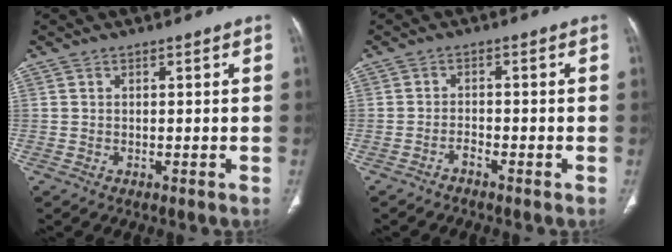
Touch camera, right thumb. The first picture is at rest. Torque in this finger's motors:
{"motor_torque": [-0.59, -0.27, -0.07, 0.12, 0.00]}